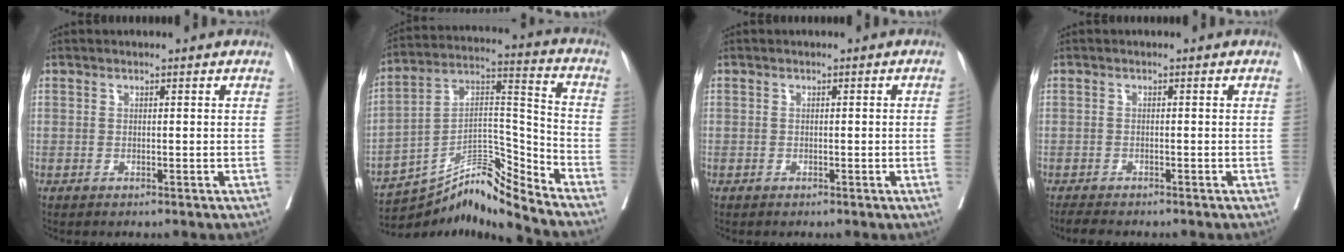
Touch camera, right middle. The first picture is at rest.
{"total": 12.2, "force": [-11.6, -1.5, 3.3], "torque": [-0.052, 0.056, -0.203]}
{"total": 0.6, "force": [-0.2, 0.1, 0.6], "torque": [-0.016, 0.002, -0.001]}
{"total": 2.8, "force": [-2.4, 0.8, 1.0], "torque": [-0.020, -0.008, -0.039]}